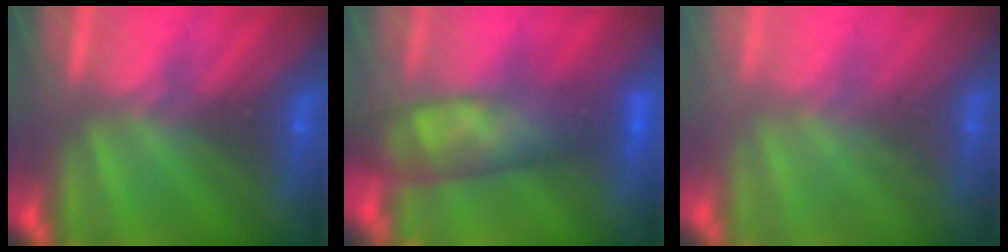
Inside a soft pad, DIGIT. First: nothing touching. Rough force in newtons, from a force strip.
{"total": 7.3}
{"total": 2.1}